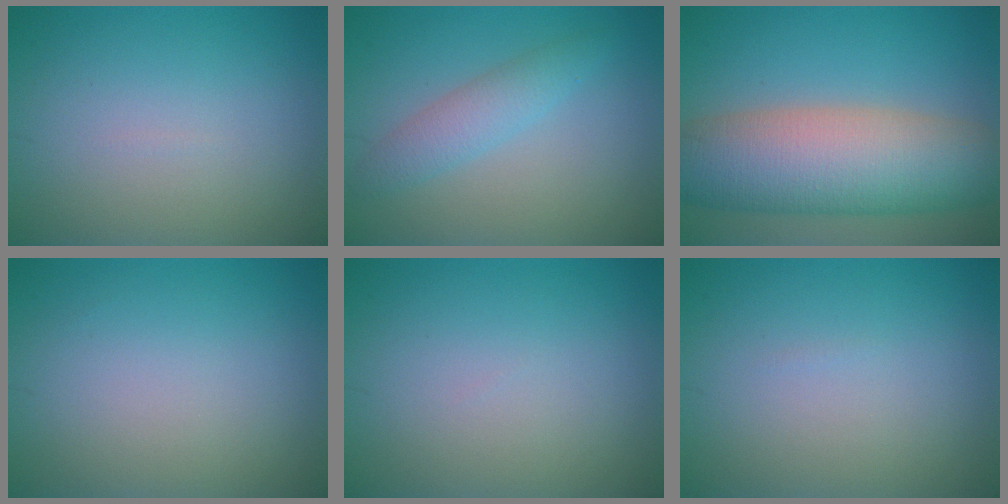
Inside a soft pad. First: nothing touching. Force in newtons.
{"total": 2.7, "press": 2.7, "slide": 0.1}
{"total": 11.3, "press": 11.3, "slide": 0.4}
{"total": 0.0}
{"total": 0.0}
{"total": 0.0}